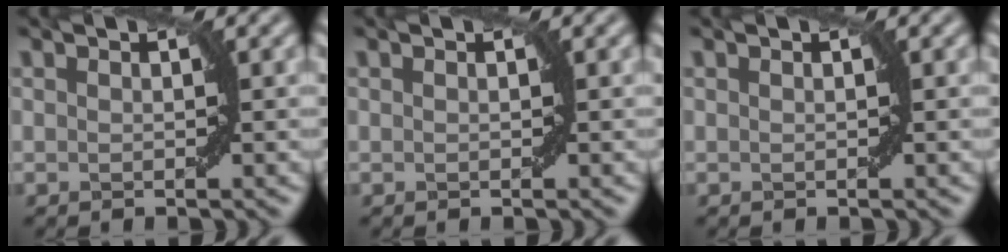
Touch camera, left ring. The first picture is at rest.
{"total": 0.0}
{"total": 0.0}